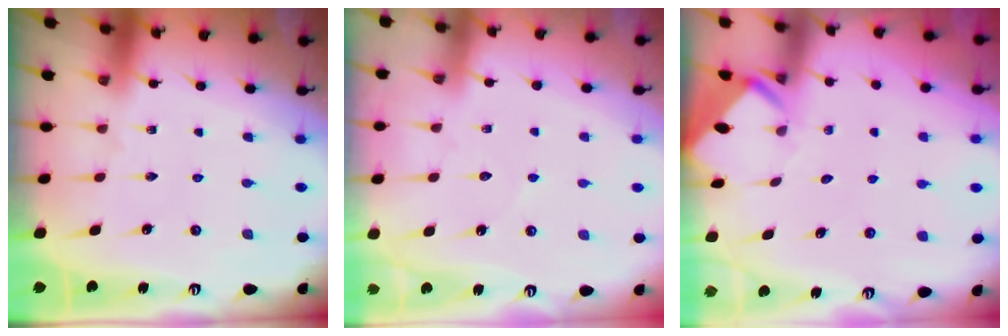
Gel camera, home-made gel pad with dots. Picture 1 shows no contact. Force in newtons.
{"total": 3.1, "press": 3.1, "slide": 0.4}
{"total": 3.4, "press": 3.4, "slide": 0.2}